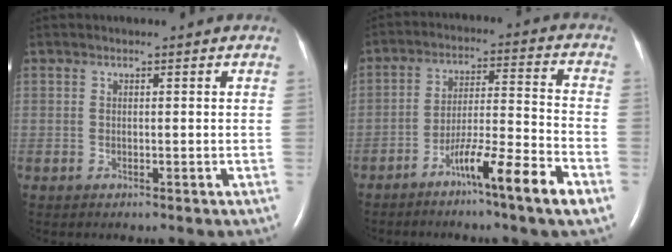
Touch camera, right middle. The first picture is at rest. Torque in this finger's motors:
{"motor_torque": [1.25, -0.90, 0.24, 0.15]}